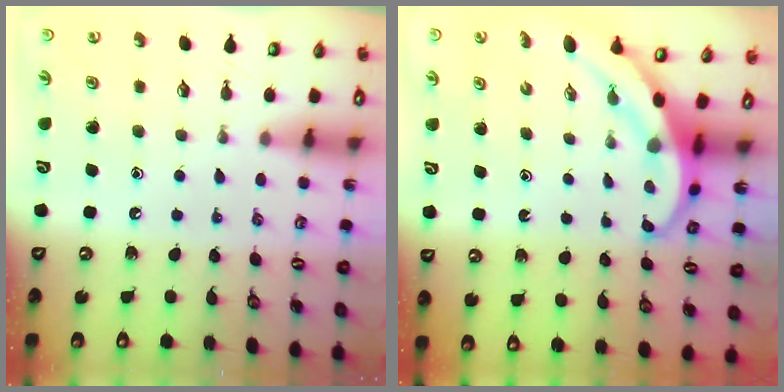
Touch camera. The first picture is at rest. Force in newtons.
{"total": 3.8, "press": 3.8, "slide": 0.2}